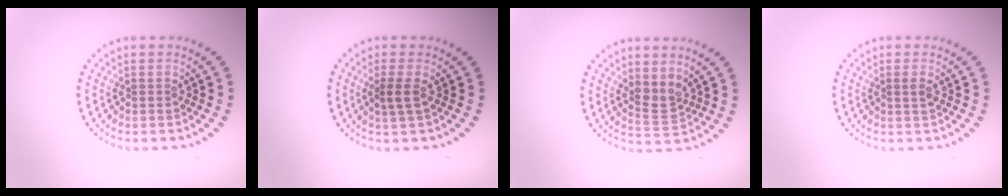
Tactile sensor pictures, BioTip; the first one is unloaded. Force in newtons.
{"total": 1.4, "press": 1.2, "slide": 0.8}
{"total": 2.0, "press": 1.6, "slide": 1.2}
{"total": 0.8, "press": 0.8, "slide": 0.3}